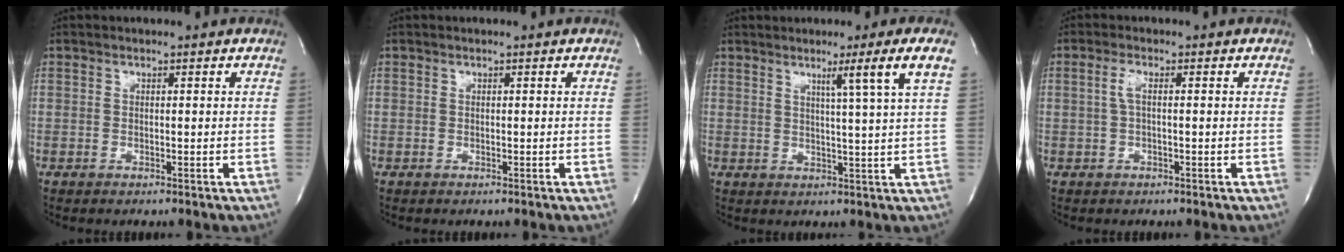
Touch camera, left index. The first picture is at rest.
{"total": 0.0}
{"total": 5.9, "force": [2.7, -2.3, 4.8], "torque": [-0.077, -0.020, 0.046]}
{"total": 2.0, "force": [0.1, 0.5, 2.0], "torque": [-0.045, 0.002, 0.001]}